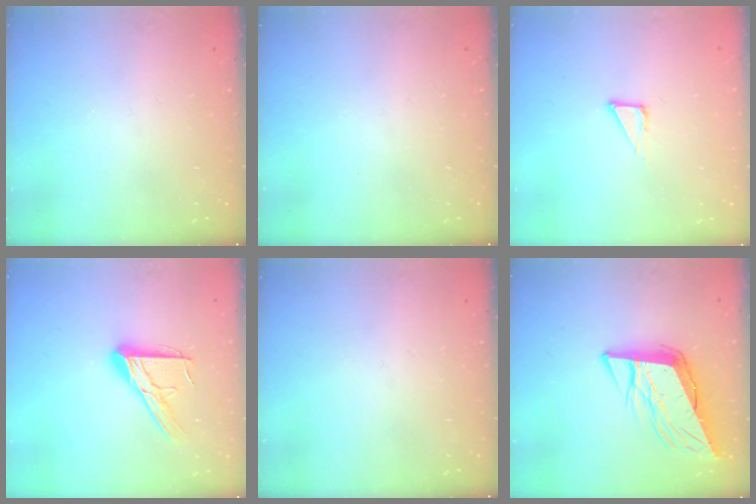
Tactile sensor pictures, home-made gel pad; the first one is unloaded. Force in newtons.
{"total": 0.0}
{"total": 3.5, "press": 3.5, "slide": 0.2}
{"total": 13.9, "press": 13.8, "slide": 1.3}
{"total": 0.0}
{"total": 11.8, "press": 11.2, "slide": 3.6}